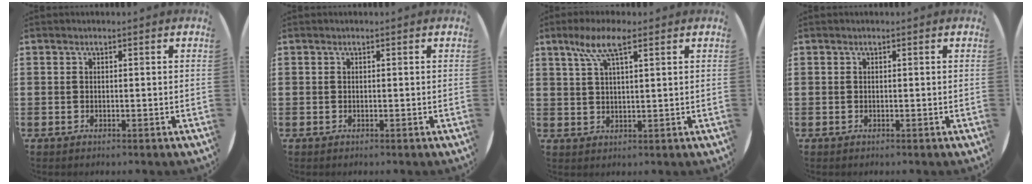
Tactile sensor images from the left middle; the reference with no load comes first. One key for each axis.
{"total": 0.0}
{"total": 5.9, "fx": 3.4, "fy": 1.4, "fz": 4.6, "tx": -0.097, "ty": 0.010, "tz": 0.058}
{"total": 0.0}